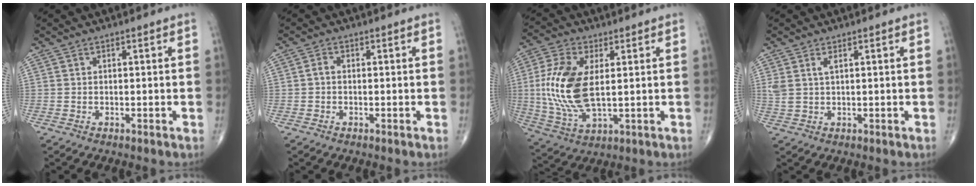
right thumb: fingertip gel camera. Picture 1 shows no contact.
{"total": 1.1, "force": [-0.2, 0.7, 0.8], "torque": [-0.013, 0.002, -0.008]}
{"total": 14.8, "force": [1.2, 7.3, 12.8], "torque": [-0.281, -0.007, 0.030]}
{"total": 2.7, "force": [1.1, 1.0, 2.2], "torque": [-0.056, 0.006, 0.030]}